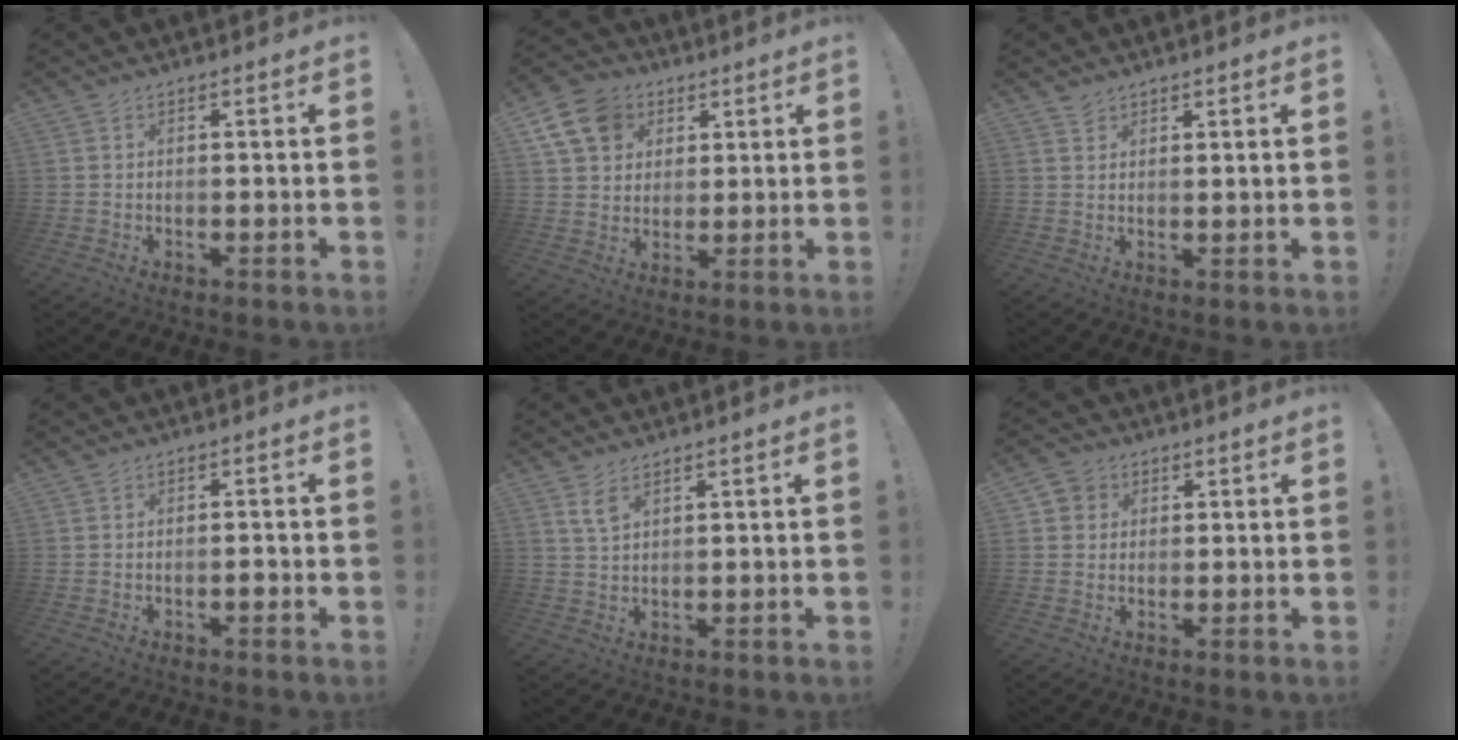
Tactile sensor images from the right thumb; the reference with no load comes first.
{"total": 13.2, "force": [5.6, 10.6, 5.6], "torque": [-0.084, -0.021, 0.114]}
{"total": 2.2, "force": [1.9, 0.9, 0.6], "torque": [-0.003, -0.011, 0.035]}
{"total": 1.7, "force": [-1.2, 0.3, 1.2], "torque": [-0.014, 0.003, -0.022]}
{"total": 4.0, "force": [2.4, 1.6, 2.8], "torque": [-0.044, -0.011, 0.041]}
{"total": 3.8, "force": [1.0, 3.6, 0.8], "torque": [-0.011, 0.001, 0.018]}